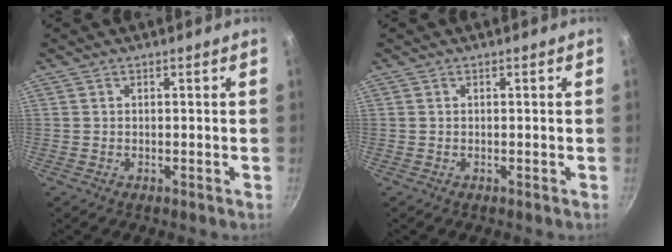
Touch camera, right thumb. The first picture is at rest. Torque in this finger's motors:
{"motor_torque": [-0.07, 0.07, -0.23, -0.23, 0.01]}